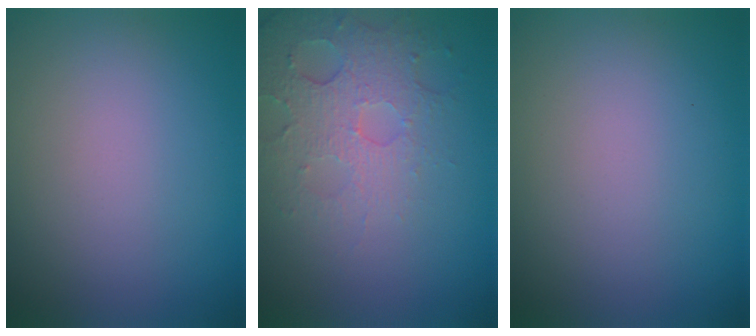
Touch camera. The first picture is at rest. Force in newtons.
{"total": 5.0, "press": 3.3, "slide": 3.8}
{"total": 0.0}